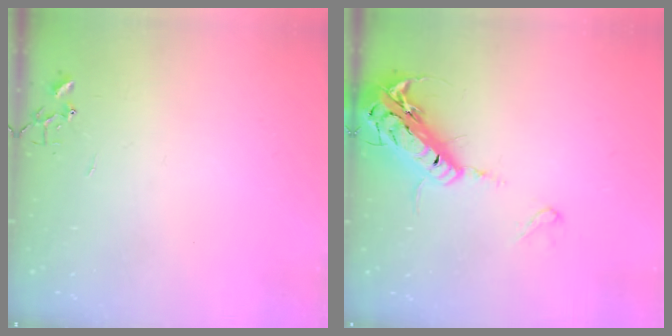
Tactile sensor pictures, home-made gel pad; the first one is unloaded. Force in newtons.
{"total": 20.3, "press": 19.9, "slide": 3.9}